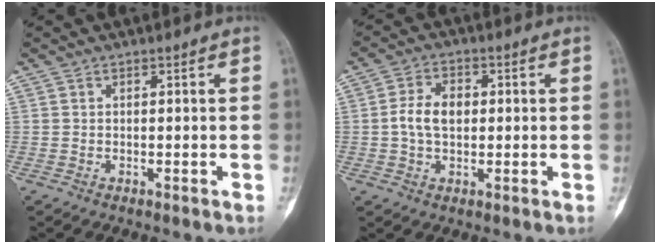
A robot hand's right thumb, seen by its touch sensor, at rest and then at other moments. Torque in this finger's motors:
{"motor_torque": [0.82, 1.07, 0.39, -0.36, 0.04]}